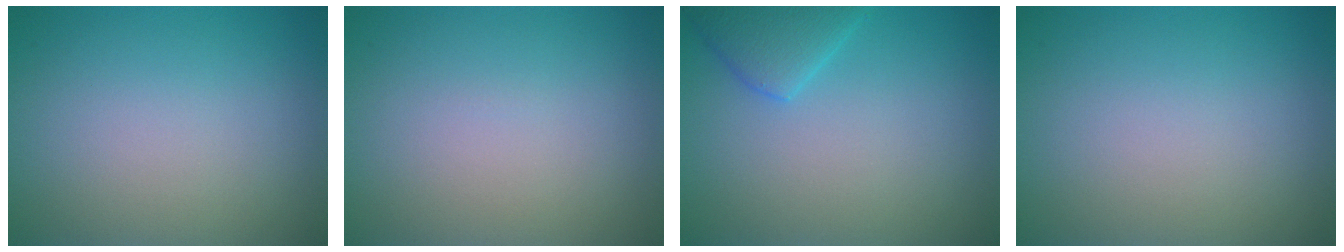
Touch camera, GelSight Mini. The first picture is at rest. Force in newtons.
{"total": 0.0}
{"total": 2.8, "press": 2.8, "slide": 0.3}
{"total": 0.0}